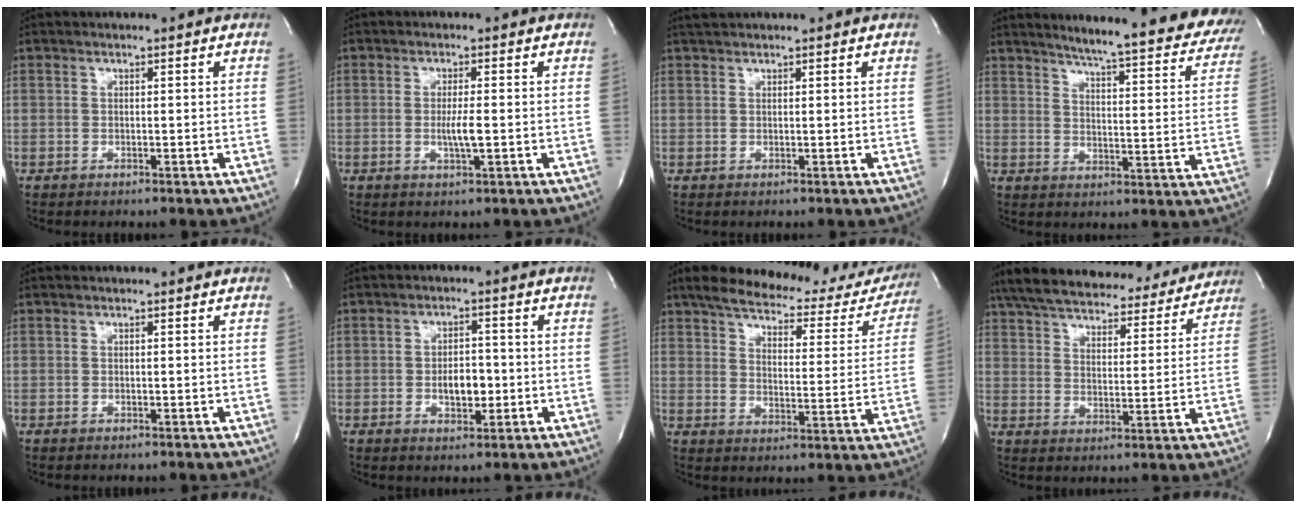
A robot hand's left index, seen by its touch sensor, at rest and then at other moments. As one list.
[{"total": 2.9, "force": [-0.5, 0.0, 2.9], "torque": [-0.056, -0.008, -0.009]}, {"total": 1.7, "force": [1.6, 0.2, 0.5], "torque": [-0.011, 0.016, 0.031]}, {"total": 25.4, "force": [22.6, 3.1, 11.2], "torque": [-0.146, -0.074, 0.259]}, {"total": 0.0}, {"total": 4.4, "force": [-0.9, 2.2, 3.7], "torque": [-0.055, 0.001, -0.012]}, {"total": 23.7, "force": [20.7, 6.9, 9.2], "torque": [-0.134, -0.018, 0.253]}, {"total": 26.4, "force": [23.3, 7.2, 10.0], "torque": [-0.173, 0.016, 0.313]}]